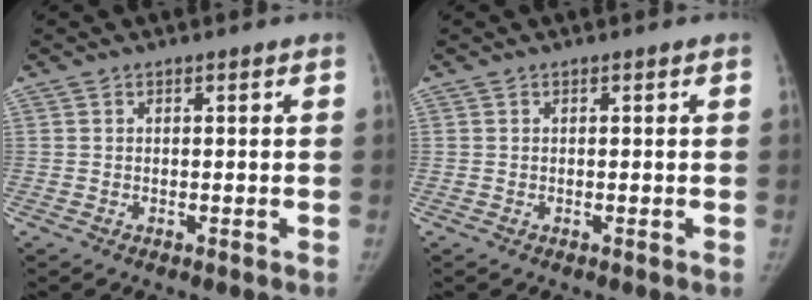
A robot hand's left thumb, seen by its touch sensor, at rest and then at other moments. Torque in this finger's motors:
{"motor_torque": [0.00, 0.00, 0.17, -0.17, 0.00]}